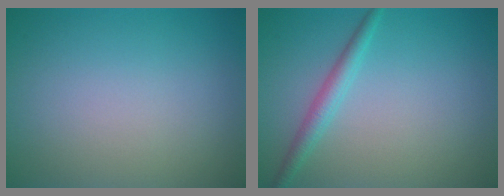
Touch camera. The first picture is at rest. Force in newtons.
{"total": 2.1, "press": 2.1, "slide": 0.1}